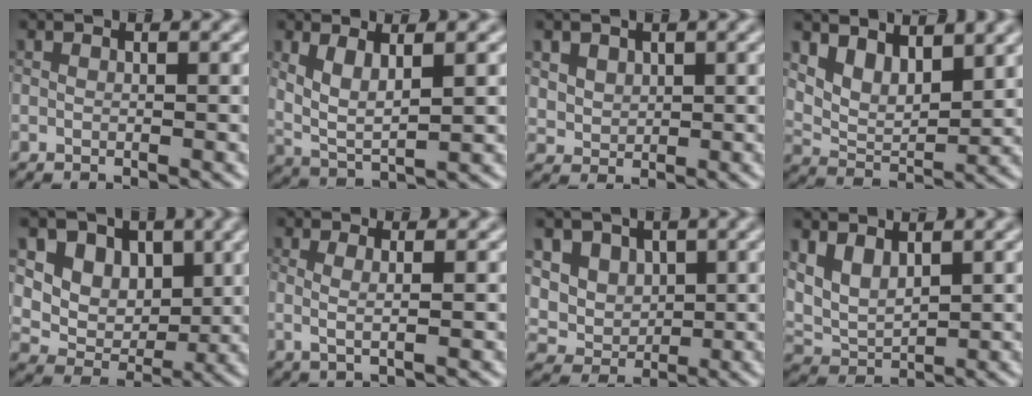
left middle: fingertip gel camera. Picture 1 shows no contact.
{"total": 4.1, "force": [1.4, 1.4, 3.5], "torque": [-0.079, -0.011, 0.032]}
{"total": 3.0, "force": [1.6, 2.2, 1.2], "torque": [-0.043, -0.004, 0.044]}
{"total": 5.2, "force": [3.4, 2.6, 2.8], "torque": [-0.058, -0.010, 0.065]}
{"total": 8.2, "force": [3.6, 6.2, 4.1], "torque": [-0.071, -0.011, 0.069]}
{"total": 1.9, "force": [0.2, 0.6, 1.8], "torque": [-0.032, -0.004, -0.002]}
{"total": 6.6, "force": [2.7, 5.2, 2.9], "torque": [-0.061, 0.004, 0.043]}
{"total": 3.7, "force": [1.9, 2.1, 2.4], "torque": [-0.060, -0.006, 0.040]}